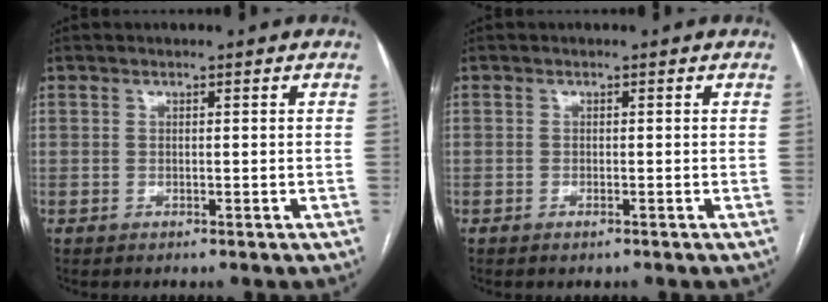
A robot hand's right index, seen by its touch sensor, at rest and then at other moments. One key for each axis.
{"total": 0.6, "fx": -0.5, "fy": 0.1, "fz": 0.4, "tx": -0.007, "ty": 0.000, "tz": -0.006}